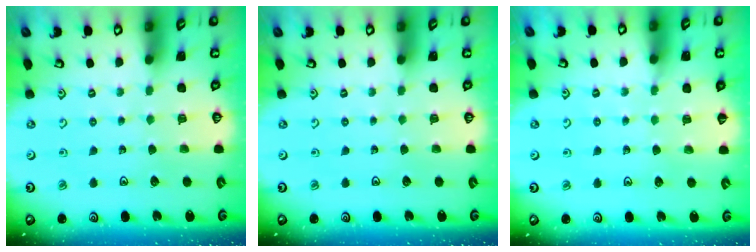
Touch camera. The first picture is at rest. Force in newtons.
{"total": 0.0}
{"total": 3.5, "press": 3.5, "slide": 0.4}